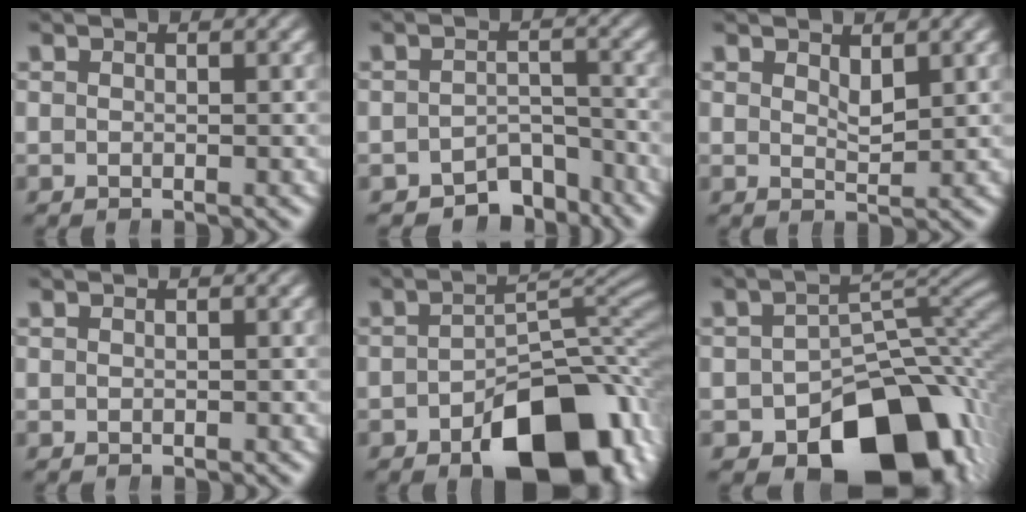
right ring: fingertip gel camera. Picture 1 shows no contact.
{"total": 6.1, "force": [-5.3, 2.4, 1.7], "torque": [0.004, -0.011, -0.083]}
{"total": 1.8, "force": [1.6, -0.6, 0.7], "torque": [0.002, -0.002, 0.034]}
{"total": 0.0}
{"total": 12.0, "force": [-5.5, 5.7, 9.1], "torque": [-0.111, -0.015, -0.071]}
{"total": 14.8, "force": [-7.0, 7.9, 10.3], "torque": [-0.130, -0.032, -0.088]}